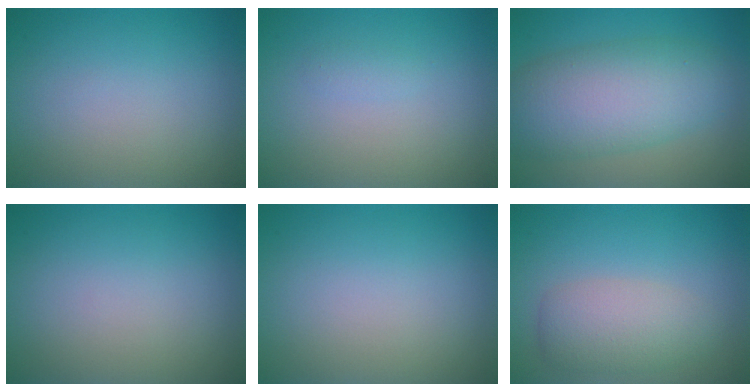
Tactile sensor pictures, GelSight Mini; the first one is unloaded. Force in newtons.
{"total": 0.7, "press": 0.7, "slide": 0.0}
{"total": 8.1, "press": 8.1, "slide": 0.2}
{"total": 0.0}
{"total": 0.0}
{"total": 3.7, "press": 3.7, "slide": 0.2}